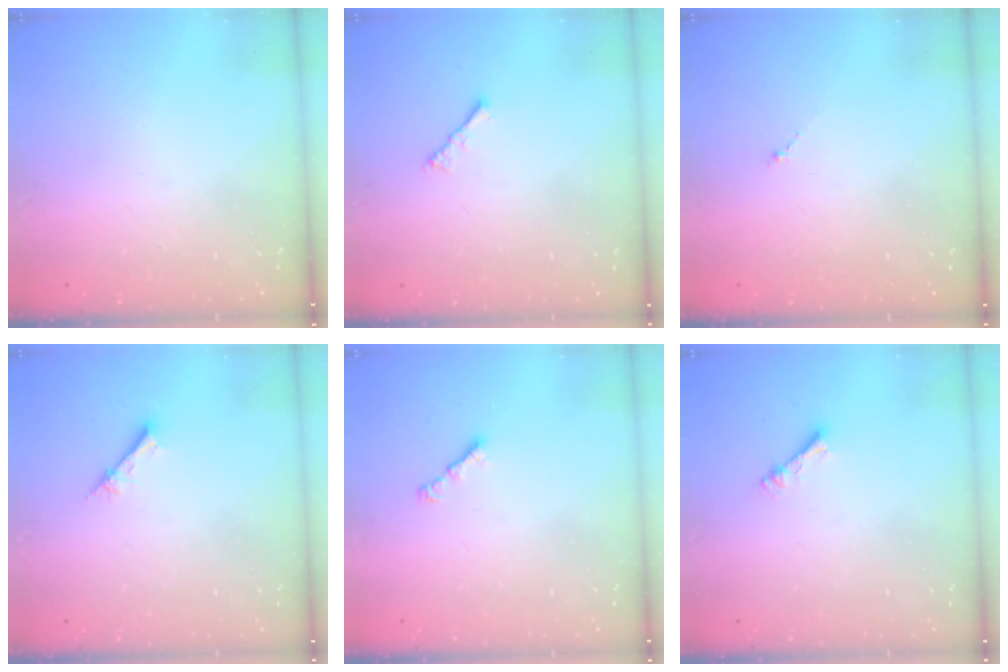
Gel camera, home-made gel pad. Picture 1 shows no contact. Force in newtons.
{"total": 2.2, "press": 2.1, "slide": 0.5}
{"total": 0.0}
{"total": 2.1, "press": 2.1, "slide": 0.2}
{"total": 1.9, "press": 1.8, "slide": 0.6}
{"total": 2.4, "press": 2.4, "slide": 0.4}